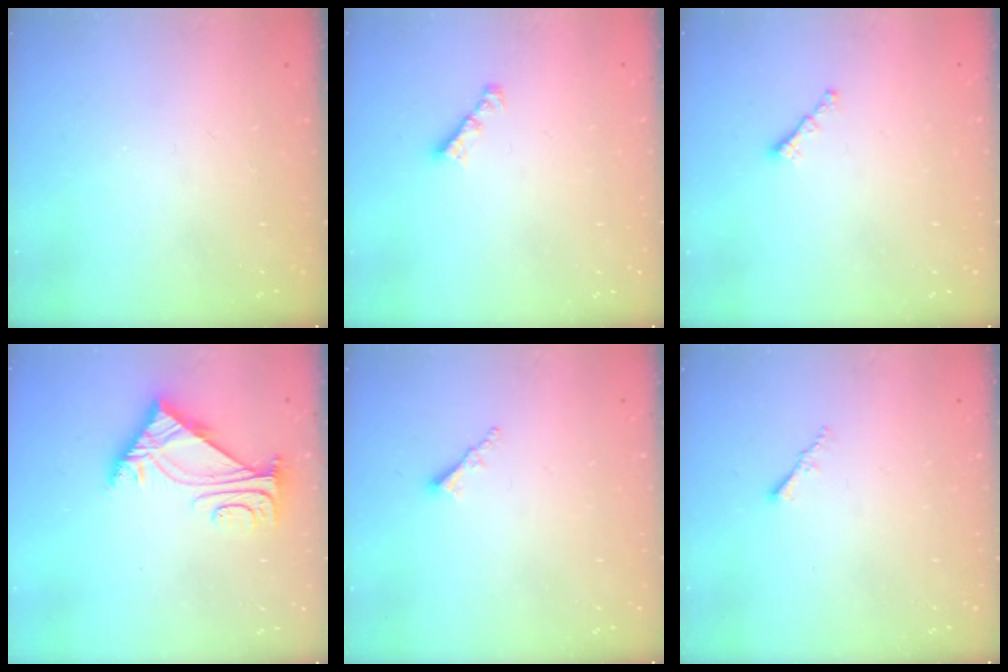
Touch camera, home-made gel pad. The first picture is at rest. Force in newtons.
{"total": 1.7, "press": 1.6, "slide": 0.5}
{"total": 0.7, "press": 0.6, "slide": 0.4}
{"total": 6.1, "press": 6.0, "slide": 1.1}
{"total": 1.7, "press": 1.7, "slide": 0.3}
{"total": 1.2, "press": 1.1, "slide": 0.4}